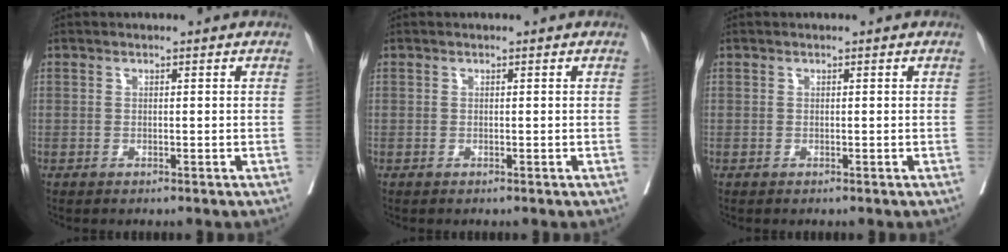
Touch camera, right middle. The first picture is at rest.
{"total": 0.0}
{"total": 0.0}